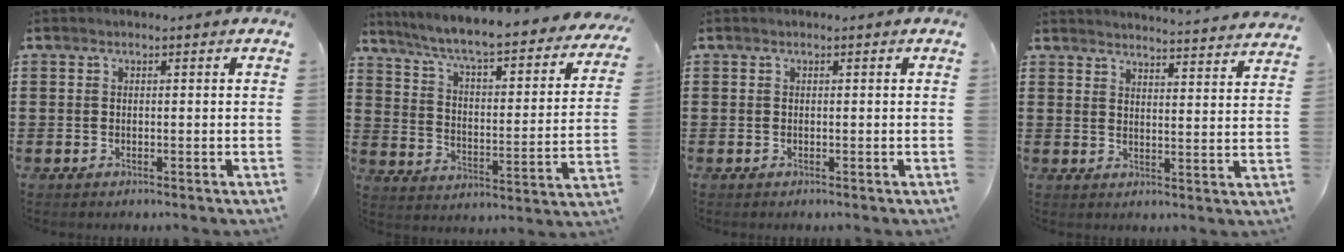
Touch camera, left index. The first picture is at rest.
{"total": 6.4, "force": [5.6, -0.2, 3.2], "torque": [-0.087, -0.051, 0.088]}
{"total": 0.0}
{"total": 3.8, "force": [3.7, -0.8, 0.2], "torque": [-0.012, -0.034, 0.060]}